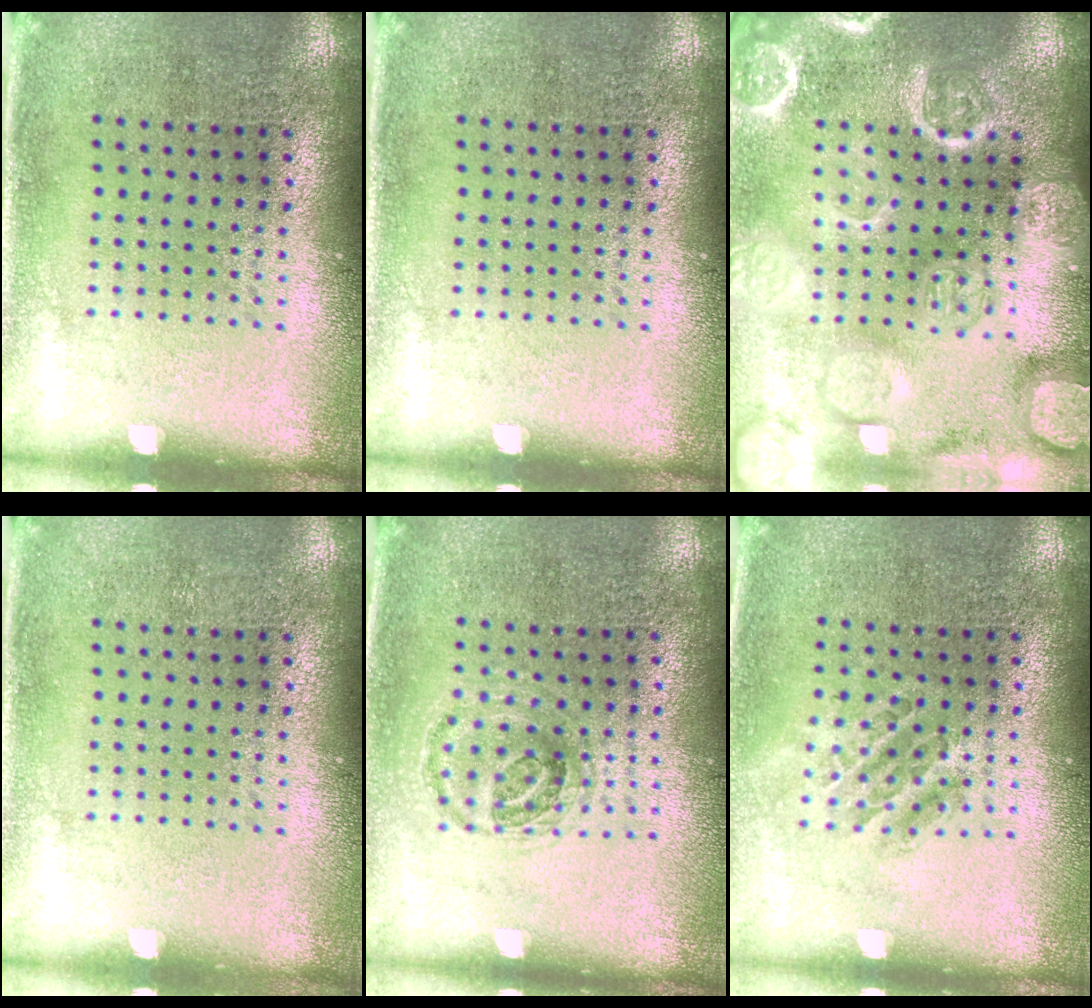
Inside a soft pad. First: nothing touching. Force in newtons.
{"total": 0.0}
{"total": 6.4, "press": 6.3, "slide": 0.8}
{"total": 0.0}
{"total": 1.0, "press": 0.9, "slide": 0.2}
{"total": 1.1, "press": 1.0, "slide": 0.4}